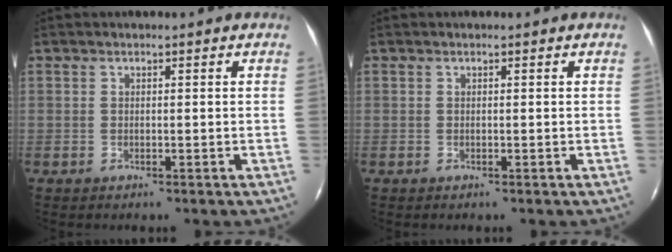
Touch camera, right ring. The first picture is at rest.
{"total": 0.0}